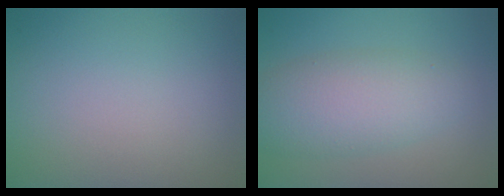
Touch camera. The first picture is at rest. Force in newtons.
{"total": 5.3, "press": 5.3, "slide": 0.2}